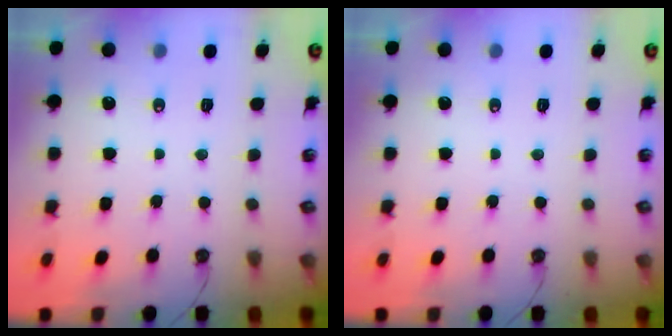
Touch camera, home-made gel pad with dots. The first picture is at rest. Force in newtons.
{"total": 0.0}